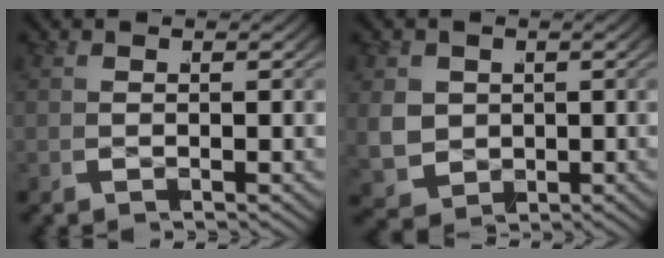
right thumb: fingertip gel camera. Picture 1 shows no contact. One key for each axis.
{"total": 5.2, "fx": -0.4, "fy": 4.6, "fz": 2.4, "tx": -0.079, "ty": -0.042, "tz": 0.013}